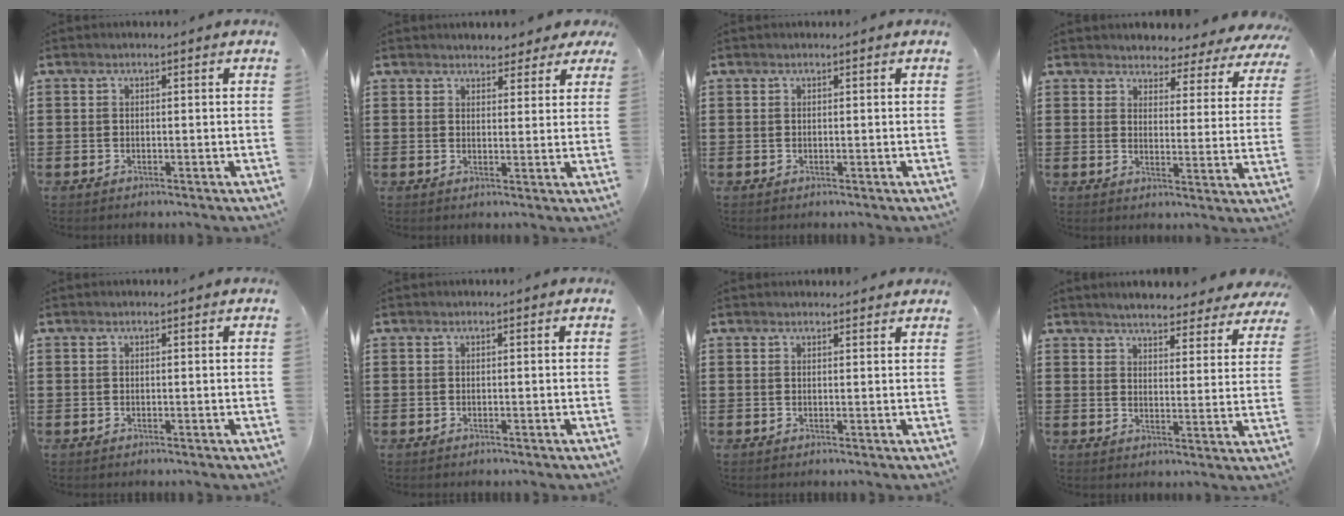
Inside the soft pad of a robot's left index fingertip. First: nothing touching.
{"total": 3.3, "force": [3.0, 1.2, 0.4], "torque": [-0.012, -0.006, 0.055]}
{"total": 0.0}
{"total": 3.5, "force": [3.4, 0.8, -0.1], "torque": [-0.025, -0.024, 0.056]}
{"total": 0.0}
{"total": 0.0}
{"total": 1.4, "force": [1.4, 0.1, 0.1], "torque": [-0.005, 0.001, 0.026]}
{"total": 4.2, "force": [4.1, 0.0, 0.5], "torque": [-0.031, -0.023, 0.070]}